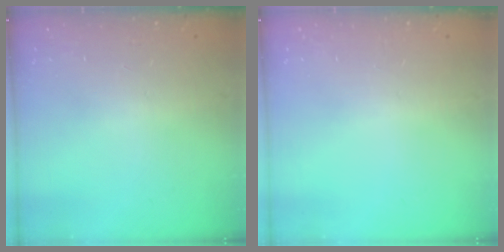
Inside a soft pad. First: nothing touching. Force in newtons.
{"total": 0.0}